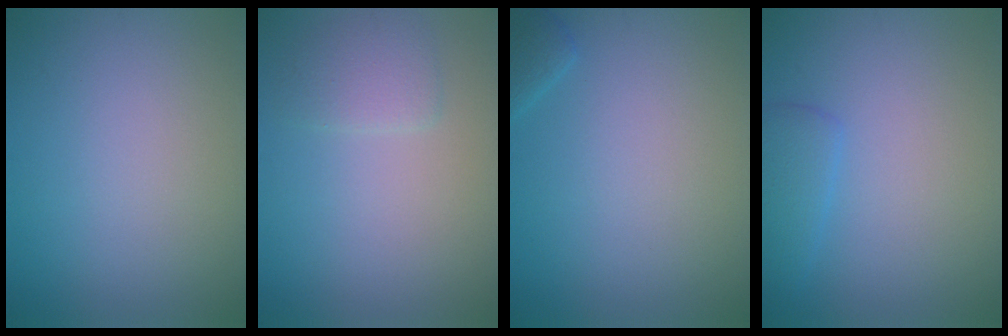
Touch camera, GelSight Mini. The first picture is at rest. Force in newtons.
{"total": 1.7, "press": 1.6, "slide": 0.2}
{"total": 1.3, "press": 1.3, "slide": 0.1}
{"total": 2.0, "press": 1.9, "slide": 0.2}